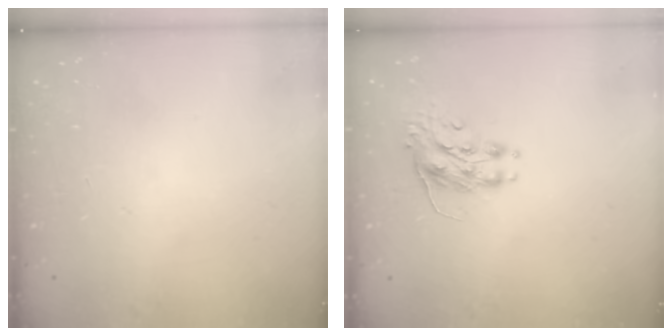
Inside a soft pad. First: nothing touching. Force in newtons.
{"total": 8.0, "press": 8.0, "slide": 0.2}